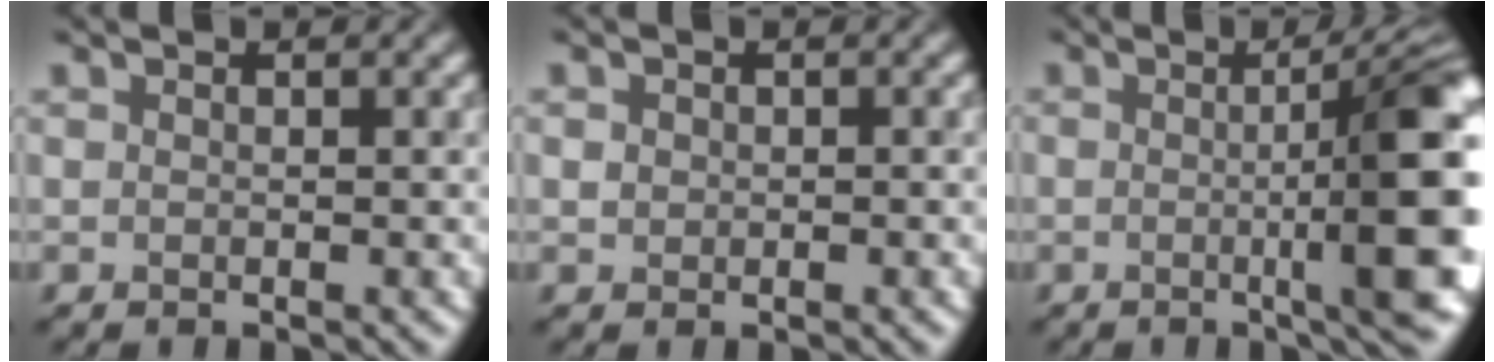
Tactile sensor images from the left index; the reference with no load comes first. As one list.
[{"total": 0.7, "force": [-0.1, 0.7, 0.2], "torque": [-0.001, -0.001, -0.003]}, {"total": 11.1, "force": [-0.7, 2.8, 10.7], "torque": [-0.104, 0.005, -0.006]}]